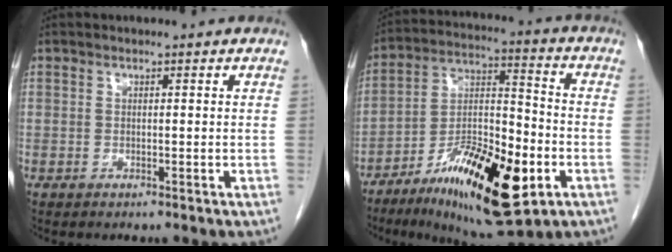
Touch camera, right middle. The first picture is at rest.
{"total": 19.6, "force": [-8.6, 5.4, 16.7], "torque": [-0.292, -0.012, -0.134]}